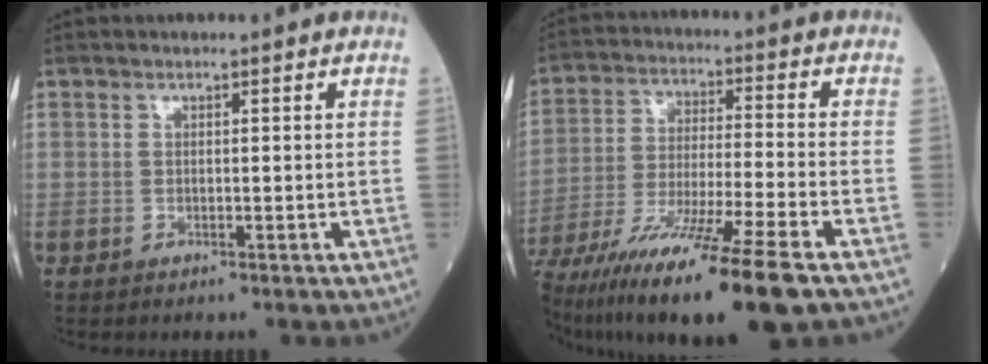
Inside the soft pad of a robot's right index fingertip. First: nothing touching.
{"total": 20.7, "force": [-14.1, 0.5, 15.1], "torque": [-0.249, -0.056, -0.246]}